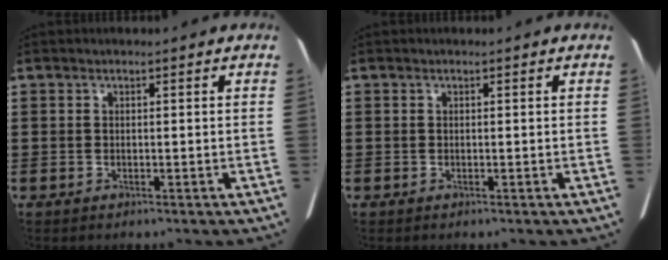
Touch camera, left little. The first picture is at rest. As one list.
[{"total": 0.0}]